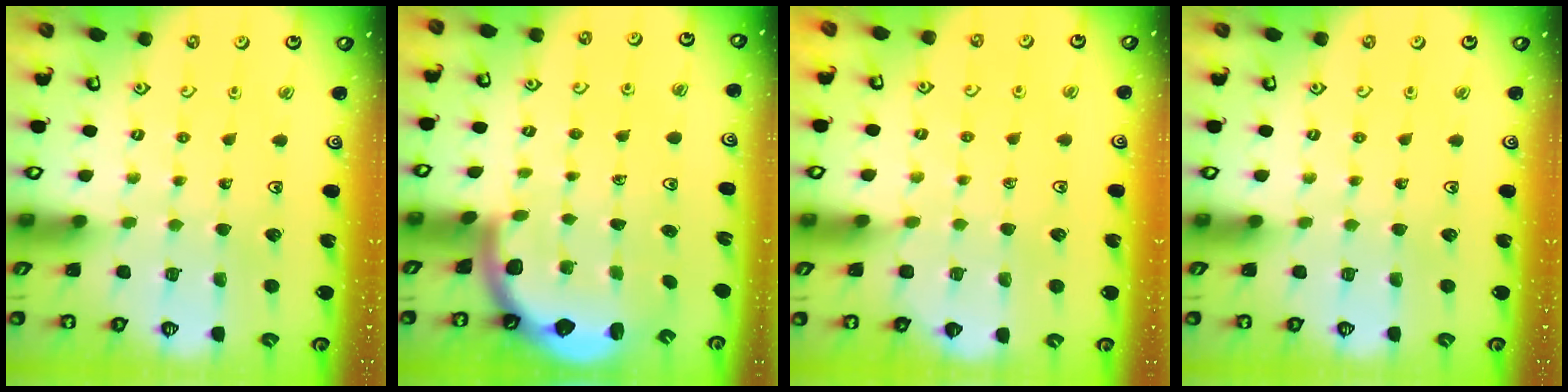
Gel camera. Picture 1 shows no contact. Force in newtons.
{"total": 2.4, "press": 2.4, "slide": 0.3}
{"total": 2.5, "press": 2.5, "slide": 0.3}
{"total": 0.0}